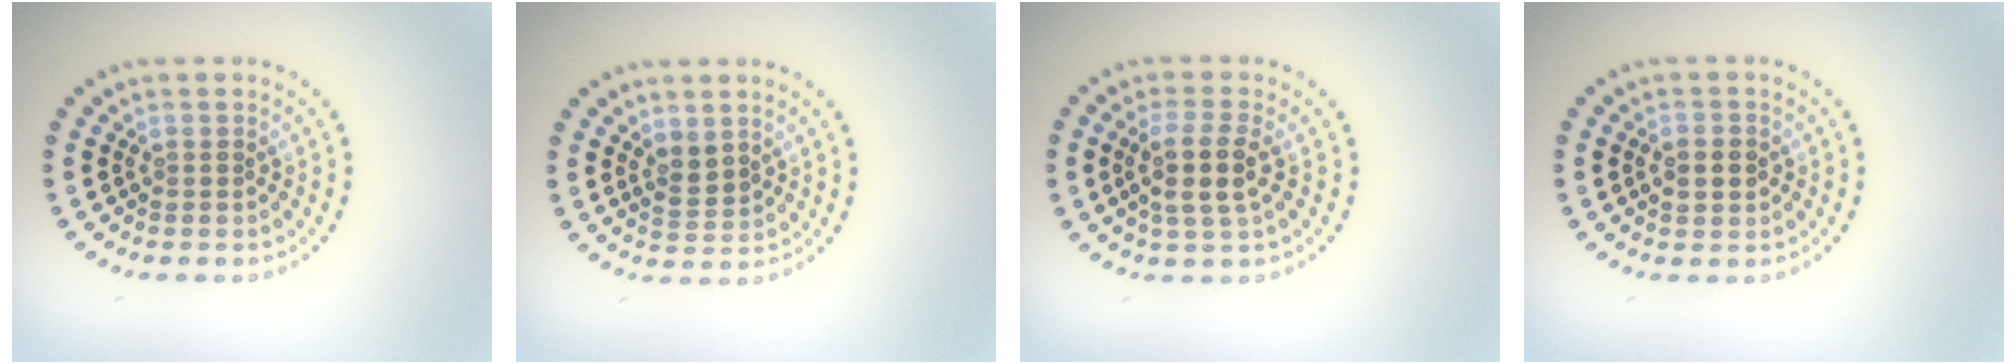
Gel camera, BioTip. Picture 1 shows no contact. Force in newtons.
{"total": 1.9, "press": 1.7, "slide": 0.9}
{"total": 3.3, "press": 3.0, "slide": 1.5}
{"total": 2.6, "press": 2.6, "slide": 0.1}